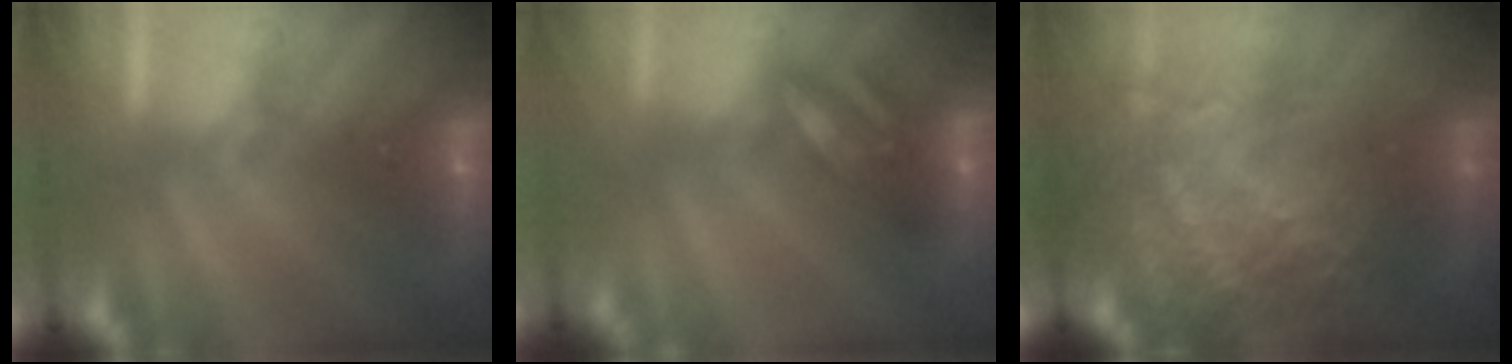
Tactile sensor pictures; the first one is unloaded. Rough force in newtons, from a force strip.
{"total": 5.9}
{"total": 7.8}